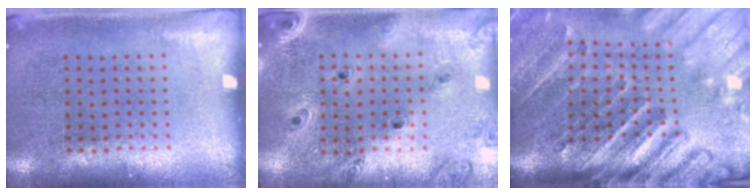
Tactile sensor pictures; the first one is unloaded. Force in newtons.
{"total": 1.3, "press": 1.3, "slide": 0.1}
{"total": 4.3, "press": 3.4, "slide": 2.7}